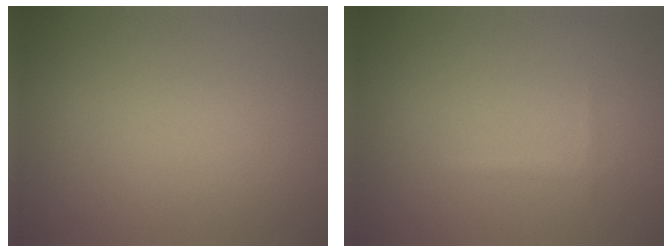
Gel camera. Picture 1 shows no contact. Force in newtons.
{"total": 0.5, "press": 0.5, "slide": 0.1}